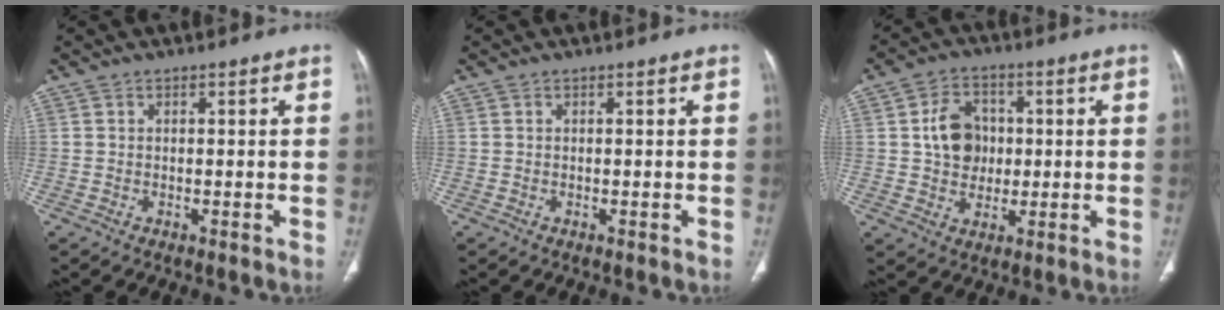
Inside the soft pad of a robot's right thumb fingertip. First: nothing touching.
{"total": 0.0}
{"total": 8.7, "force": [0.8, 7.1, 5.0], "torque": [-0.056, 0.005, 0.010]}